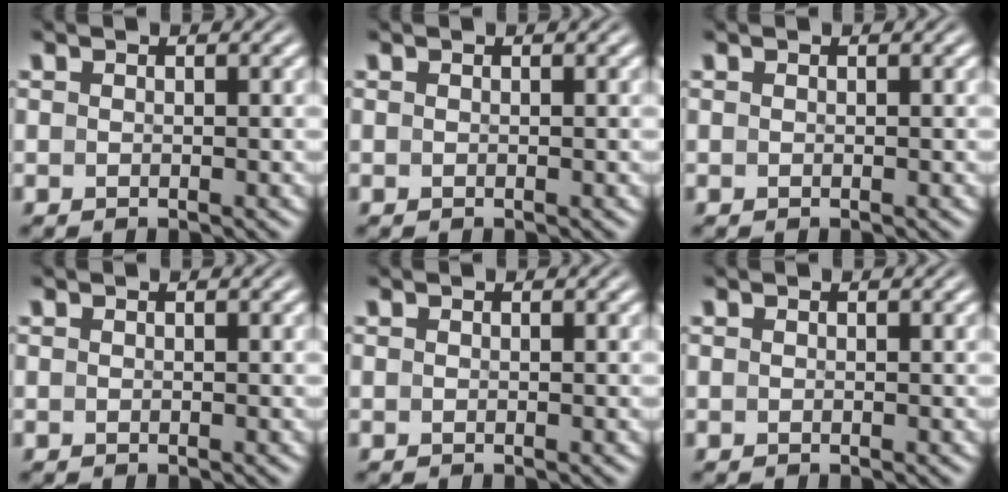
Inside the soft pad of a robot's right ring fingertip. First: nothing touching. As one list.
[{"total": 0.0}, {"total": 0.0}, {"total": 0.0}, {"total": 0.0}, {"total": 0.0}]